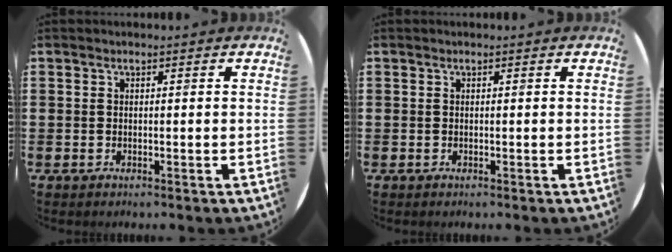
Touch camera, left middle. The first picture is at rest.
{"total": 0.0}